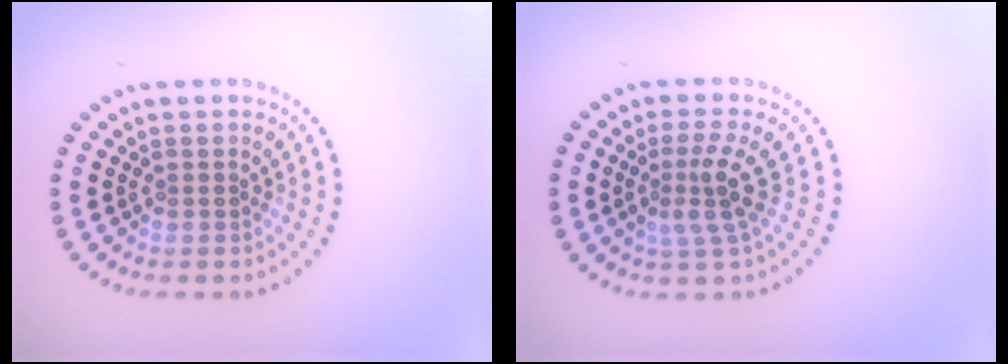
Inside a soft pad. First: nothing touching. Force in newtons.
{"total": 3.1, "press": 2.2, "slide": 2.3}